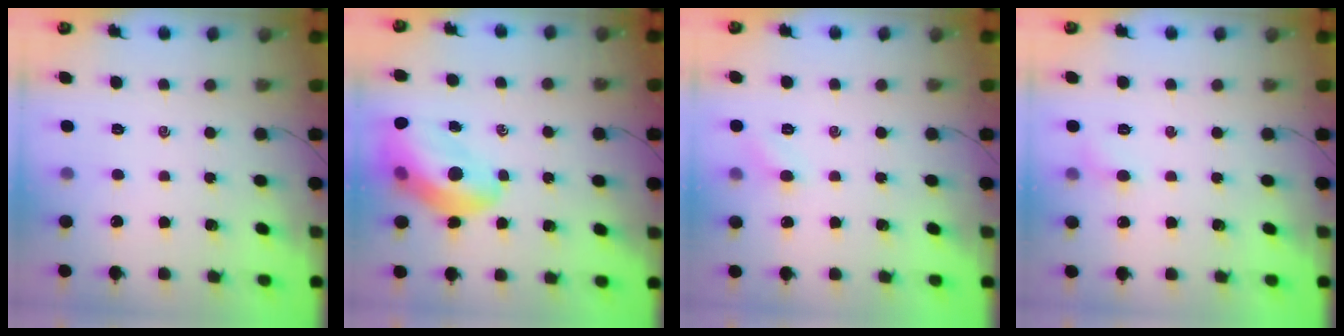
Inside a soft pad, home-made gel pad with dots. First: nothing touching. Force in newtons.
{"total": 13.8, "press": 13.4, "slide": 3.4}
{"total": 4.8, "press": 4.5, "slide": 1.5}
{"total": 3.5, "press": 3.3, "slide": 1.2}